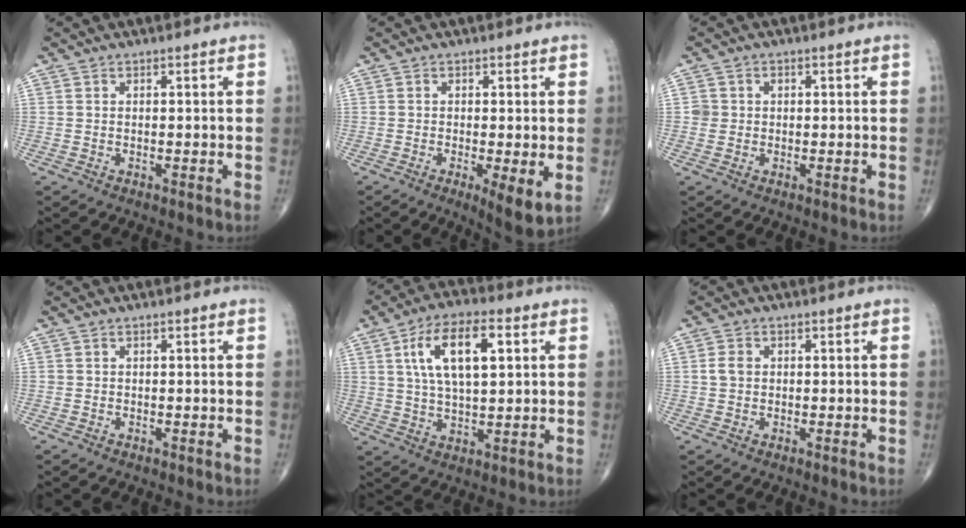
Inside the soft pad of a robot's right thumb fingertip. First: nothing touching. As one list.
[{"total": 5.9, "force": [-1.2, 1.5, 5.6], "torque": [-0.090, -0.020, -0.022]}, {"total": 2.0, "force": [0.1, 1.9, 0.4], "torque": [0.004, 0.004, 0.003]}, {"total": 0.0}, {"total": 13.1, "force": [3.9, 5.7, 11.1], "torque": [-0.194, 0.004, 0.070]}, {"total": 2.2, "force": [0.3, 1.8, 1.4], "torque": [-0.026, 0.004, 0.004]}]